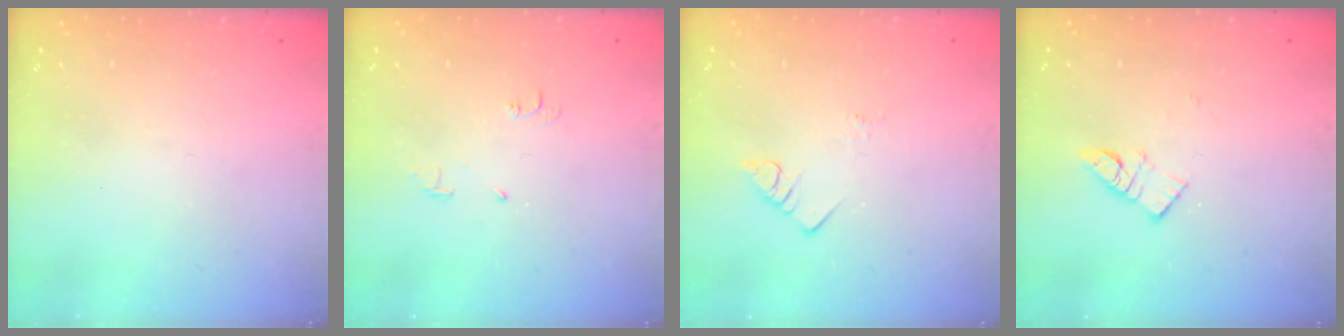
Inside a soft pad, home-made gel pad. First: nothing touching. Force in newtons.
{"total": 4.7, "press": 4.7, "slide": 0.7}
{"total": 2.8, "press": 2.8, "slide": 0.4}
{"total": 7.1, "press": 7.1, "slide": 0.2}